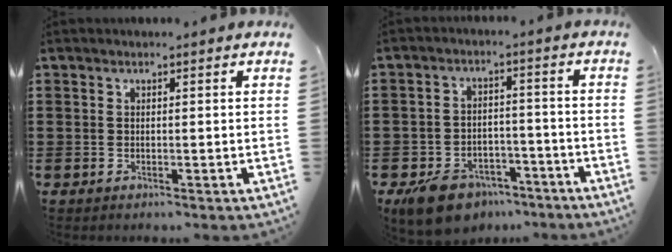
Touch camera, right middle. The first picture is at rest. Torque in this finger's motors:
{"motor_torque": [1.79, -0.35, 0.29, 0.10]}